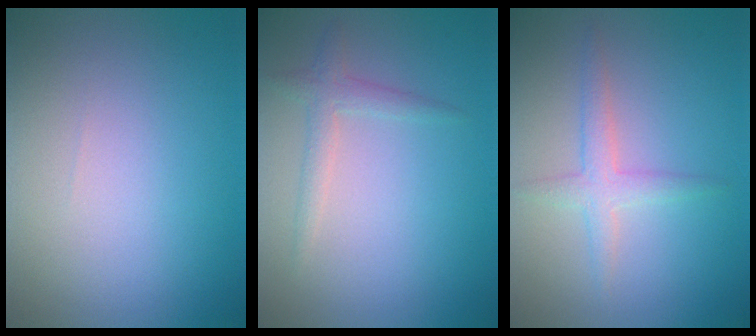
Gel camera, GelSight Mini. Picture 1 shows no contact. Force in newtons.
{"total": 1.7, "press": 1.7, "slide": 0.0}
{"total": 2.2, "press": 2.2, "slide": 0.1}